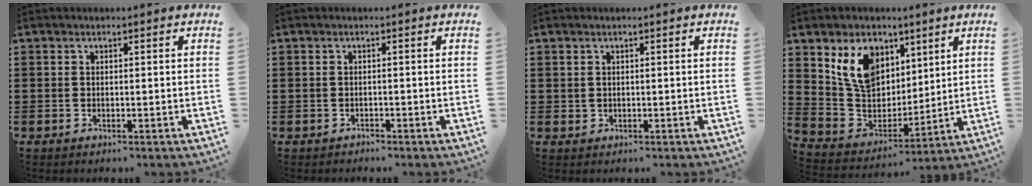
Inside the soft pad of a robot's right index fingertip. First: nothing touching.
{"total": 0.6, "force": [-0.4, 0.3, -0.1], "torque": [-0.001, 0.003, -0.011]}
{"total": 0.7, "force": [0.3, 0.6, 0.2], "torque": [-0.007, 0.003, 0.007]}
{"total": 10.7, "force": [5.8, 7.9, 4.4], "torque": [-0.119, -0.006, 0.119]}